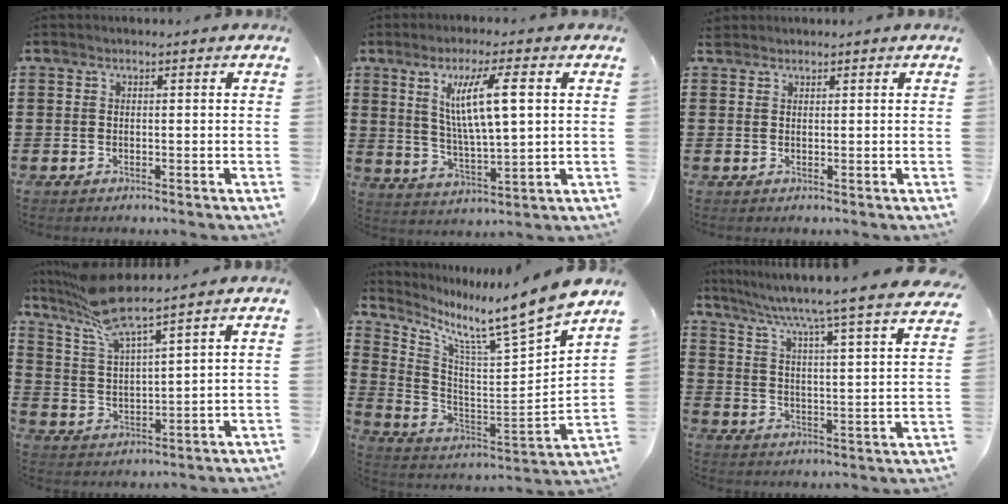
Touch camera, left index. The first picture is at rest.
{"total": 9.6, "force": [3.4, 1.9, 8.8], "torque": [-0.175, 0.008, 0.055]}
{"total": 1.4, "force": [1.1, 0.8, -0.1], "torque": [-0.004, 0.005, 0.022]}
{"total": 8.3, "force": [7.0, 0.6, 4.4], "torque": [-0.109, -0.025, 0.125]}
{"total": 9.1, "force": [8.2, -1.1, 3.8], "torque": [-0.097, -0.083, 0.120]}
{"total": 4.7, "force": [4.1, -1.0, 2.1], "torque": [-0.061, -0.046, 0.056]}